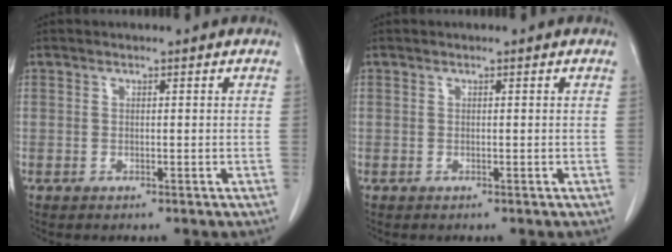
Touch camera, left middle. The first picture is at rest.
{"total": 0.0}